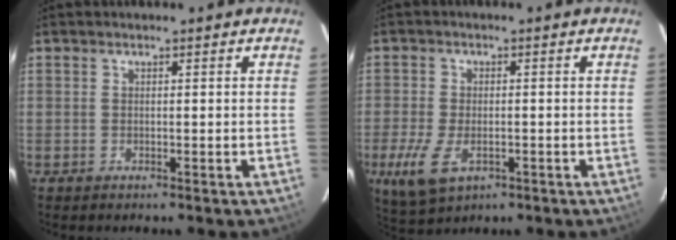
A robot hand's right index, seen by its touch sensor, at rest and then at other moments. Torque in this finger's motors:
{"motor_torque": [0.80, -0.35, 0.37, 0.07]}